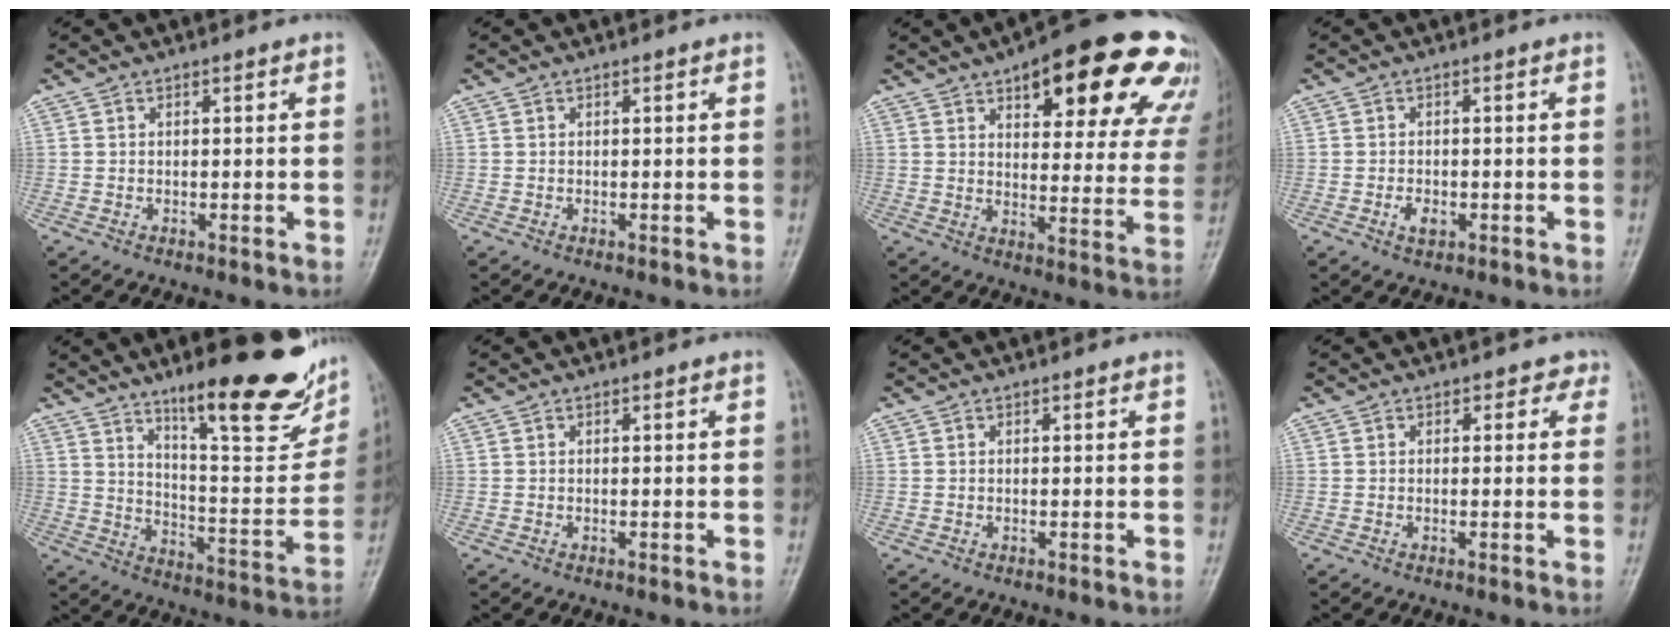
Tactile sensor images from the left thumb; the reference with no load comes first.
{"total": 0.0}
{"total": 25.9, "force": [15.3, 9.4, 18.7], "torque": [-0.203, -0.037, 0.190]}
{"total": 2.4, "force": [-1.0, 1.5, 1.5], "torque": [-0.023, 0.001, -0.015]}
{"total": 23.1, "force": [14.9, 5.9, 16.6], "torque": [-0.192, -0.077, 0.227]}
{"total": 0.0}
{"total": 0.0}
{"total": 1.8, "force": [0.8, 1.5, 0.6], "torque": [0.020, 0.002, -0.002]}